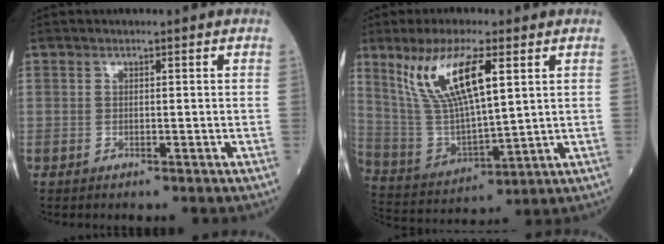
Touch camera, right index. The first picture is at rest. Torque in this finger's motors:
{"motor_torque": [0.48, 0.41, 0.66, 0.21]}